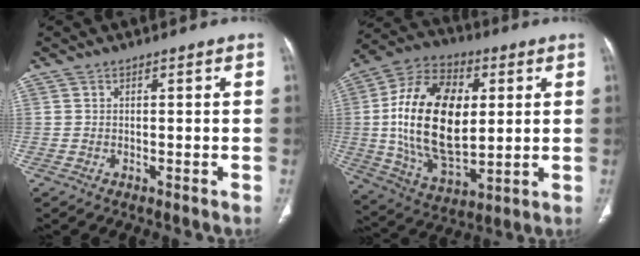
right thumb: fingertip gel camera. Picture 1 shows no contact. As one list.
[{"total": 22.9, "force": [2.6, 13.1, 18.6], "torque": [-0.327, -0.008, 0.048]}]